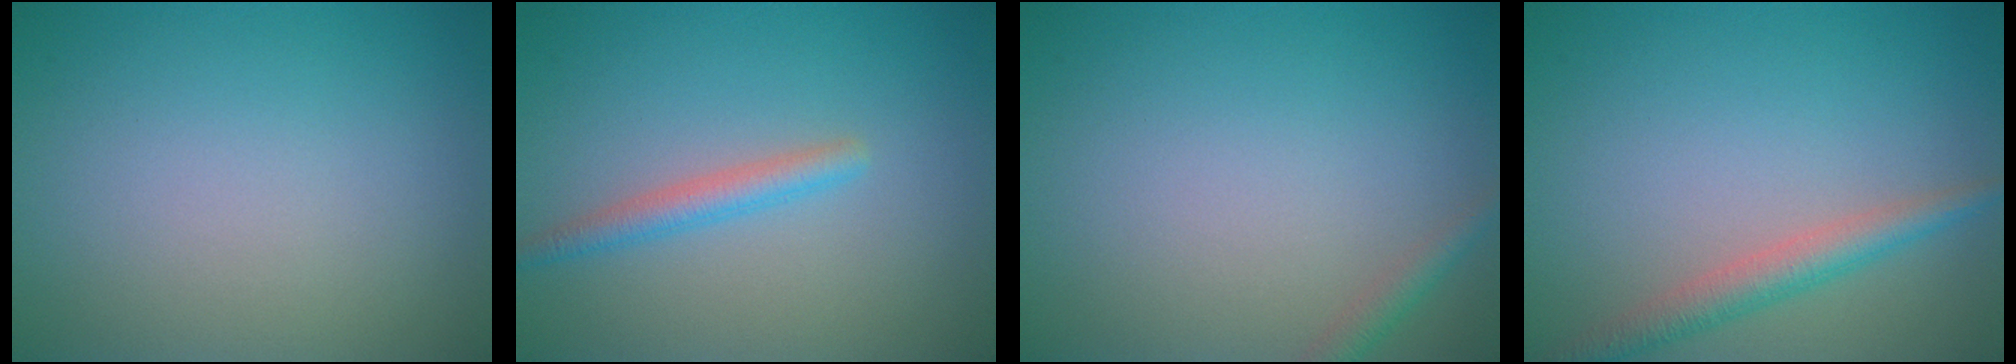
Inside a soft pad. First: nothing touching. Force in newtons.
{"total": 2.0, "press": 2.0, "slide": 0.1}
{"total": 1.3, "press": 1.3, "slide": 0.1}
{"total": 2.9, "press": 2.9, "slide": 0.2}